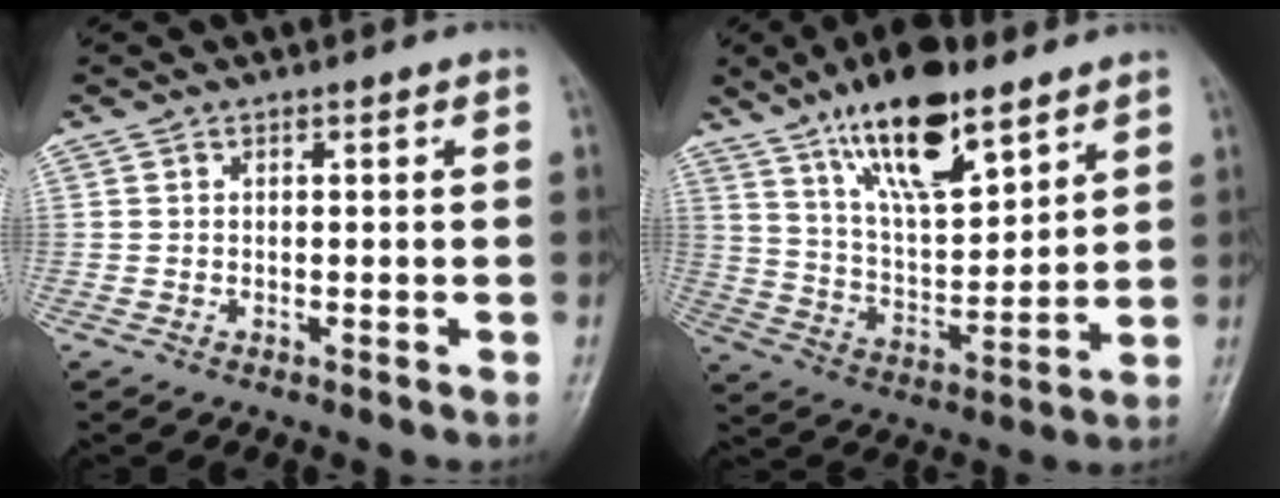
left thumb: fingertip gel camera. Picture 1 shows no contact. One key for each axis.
{"total": 17.5, "fx": 11.1, "fy": 6.4, "fz": 11.9, "tx": -0.175, "ty": -0.055, "tz": 0.206}